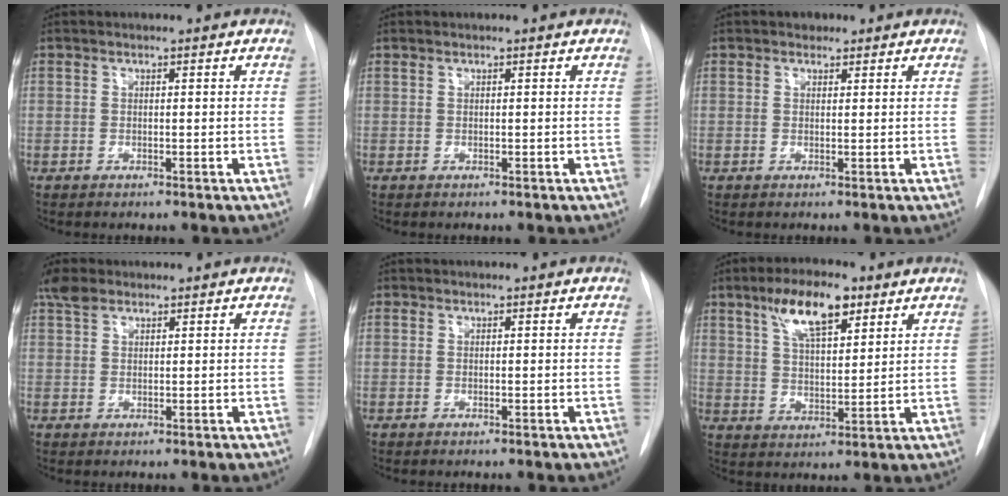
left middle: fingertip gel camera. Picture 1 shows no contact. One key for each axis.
{"total": 0.0}
{"total": 1.4, "fx": 1.0, "fy": 1.0, "fz": 0.3, "tx": -0.005, "ty": 0.001, "tz": 0.012}
{"total": 3.0, "fx": 2.2, "fy": 1.6, "fz": 1.2, "tx": -0.033, "ty": 0.017, "tz": 0.044}
{"total": 0.0}
{"total": 9.8, "fx": 5.7, "fy": 3.1, "fz": 7.4, "tx": -0.135, "ty": 0.011, "tz": 0.103}